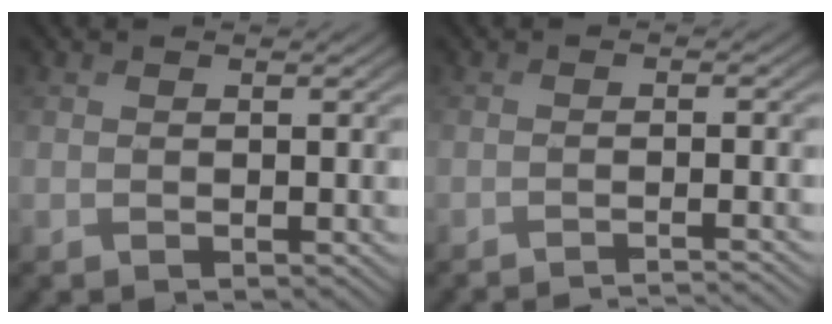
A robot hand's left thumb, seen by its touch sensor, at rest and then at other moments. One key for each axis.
{"total": 3.2, "fx": -2.7, "fy": 0.3, "fz": 1.8, "tx": -0.019, "ty": 0.000, "tz": -0.051}